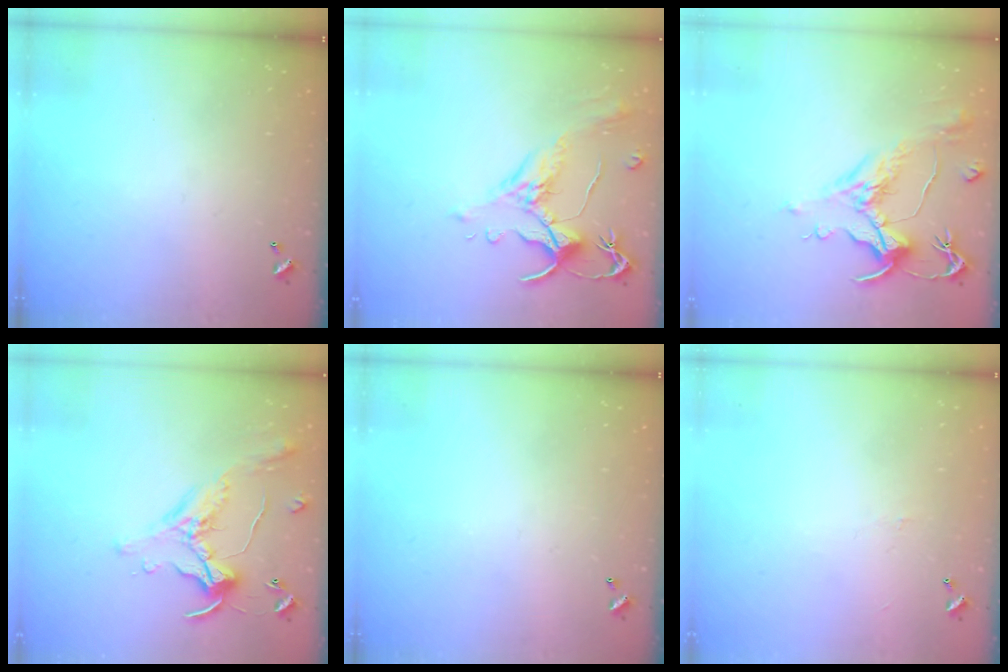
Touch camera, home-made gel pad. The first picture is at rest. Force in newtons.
{"total": 1.5, "press": 1.0, "slide": 1.1}
{"total": 1.6, "press": 0.6, "slide": 1.4}
{"total": 0.0}
{"total": 0.0}
{"total": 0.8, "press": 0.7, "slide": 0.5}